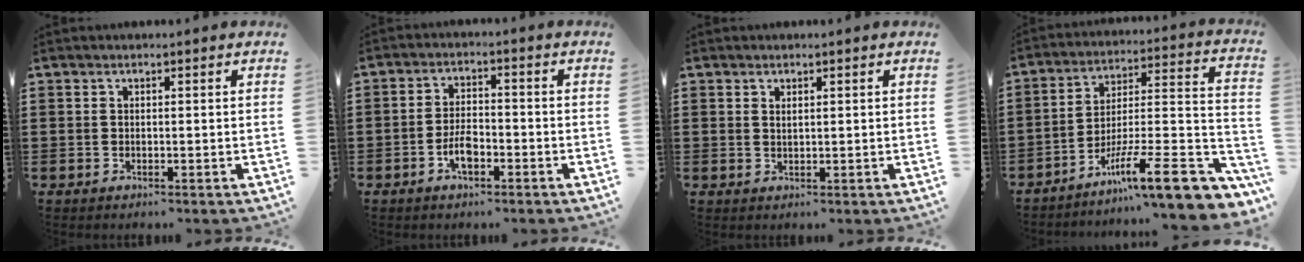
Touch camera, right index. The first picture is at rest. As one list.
[{"total": 4.3, "force": [-2.0, 1.9, 3.3], "torque": [-0.071, 0.002, -0.040]}, {"total": 0.7, "force": [0.5, 0.3, 0.4], "torque": [-0.009, 0.002, 0.009]}, {"total": 13.9, "force": [-9.0, 2.4, 10.3], "torque": [-0.142, 0.018, -0.155]}]